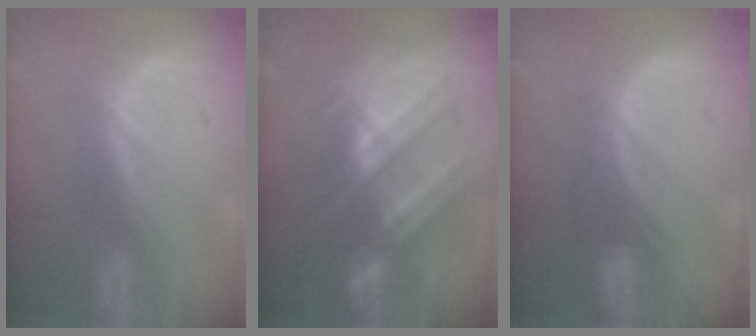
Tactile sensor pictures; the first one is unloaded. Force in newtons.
{"total": 8.9, "press": 8.9, "slide": 0.6}
{"total": 2.7, "press": 2.6, "slide": 0.7}